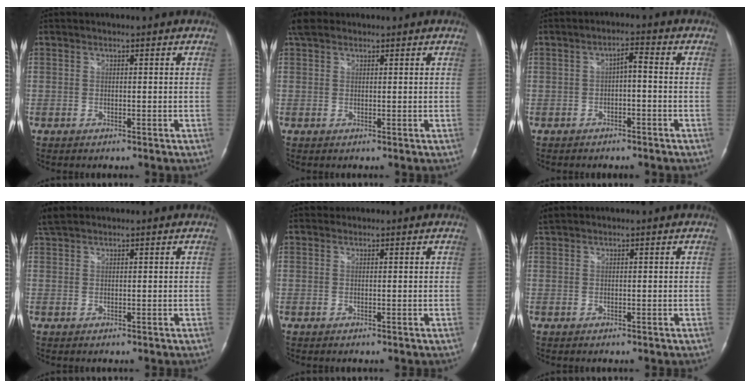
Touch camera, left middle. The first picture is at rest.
{"total": 2.9, "force": [2.2, 1.5, 1.2], "torque": [-0.032, 0.026, 0.041]}
{"total": 2.6, "force": [-0.5, 0.5, 2.5], "torque": [-0.041, 0.010, -0.007]}
{"total": 2.6, "force": [2.4, 0.5, 1.0], "torque": [-0.027, 0.019, 0.051]}
{"total": 0.6, "force": [0.6, 0.2, -0.1], "torque": [0.000, 0.005, 0.011]}
{"total": 1.2, "force": [1.2, 0.1, 0.3], "torque": [-0.017, 0.017, 0.030]}